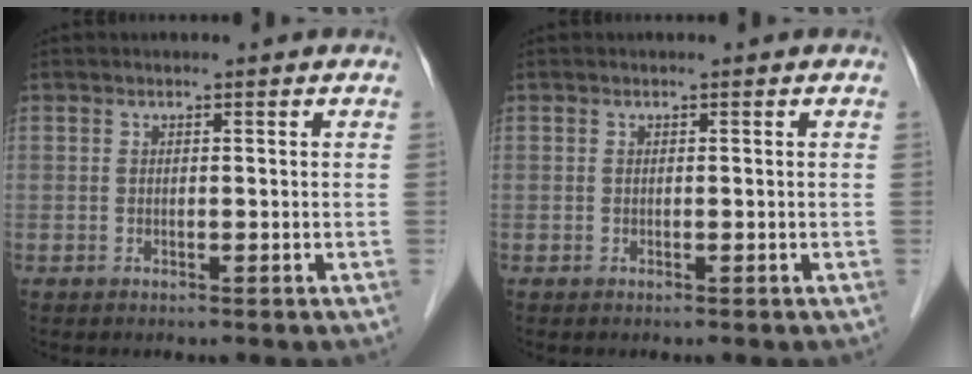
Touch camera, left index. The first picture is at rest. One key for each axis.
{"total": 0.0}